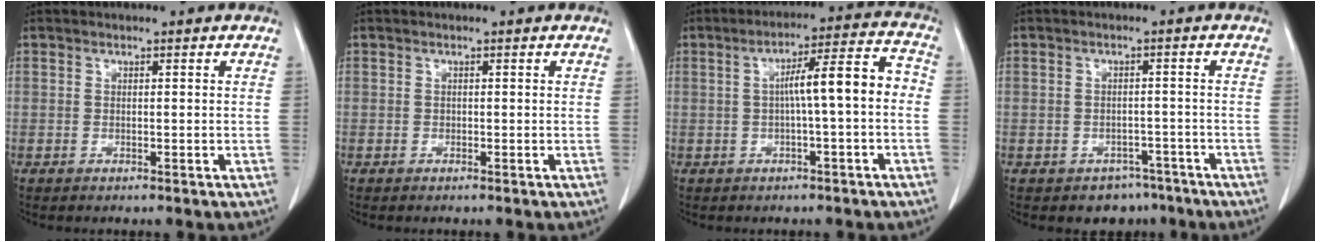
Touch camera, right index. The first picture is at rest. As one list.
[{"total": 0.0}, {"total": 8.5, "force": [-0.7, 0.6, 8.5], "torque": [-0.124, 0.032, -0.011]}, {"total": 4.5, "force": [-3.1, 3.3, 0.2], "torque": [0.012, 0.016, -0.040]}]